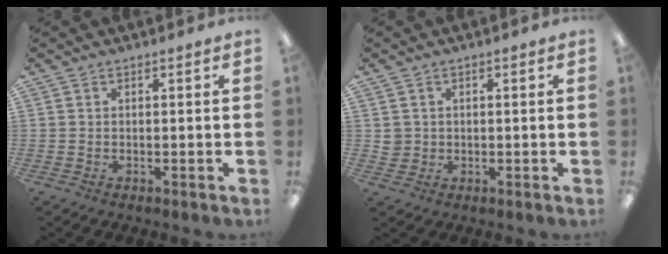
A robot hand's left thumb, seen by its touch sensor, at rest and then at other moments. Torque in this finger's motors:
{"motor_torque": [-0.04, 0.02, 0.02, -0.01, 0.00]}